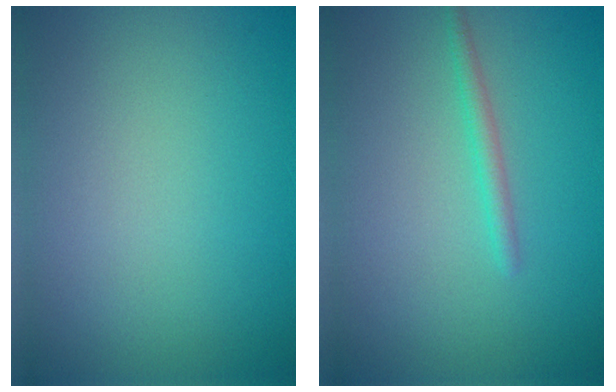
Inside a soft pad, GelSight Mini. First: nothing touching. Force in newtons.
{"total": 1.4, "press": 1.4, "slide": 0.0}